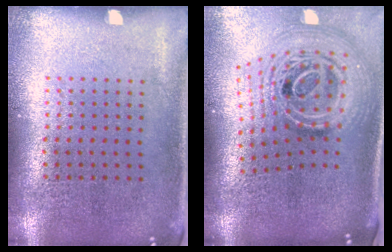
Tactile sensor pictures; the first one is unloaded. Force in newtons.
{"total": 2.6, "press": 1.8, "slide": 1.9}